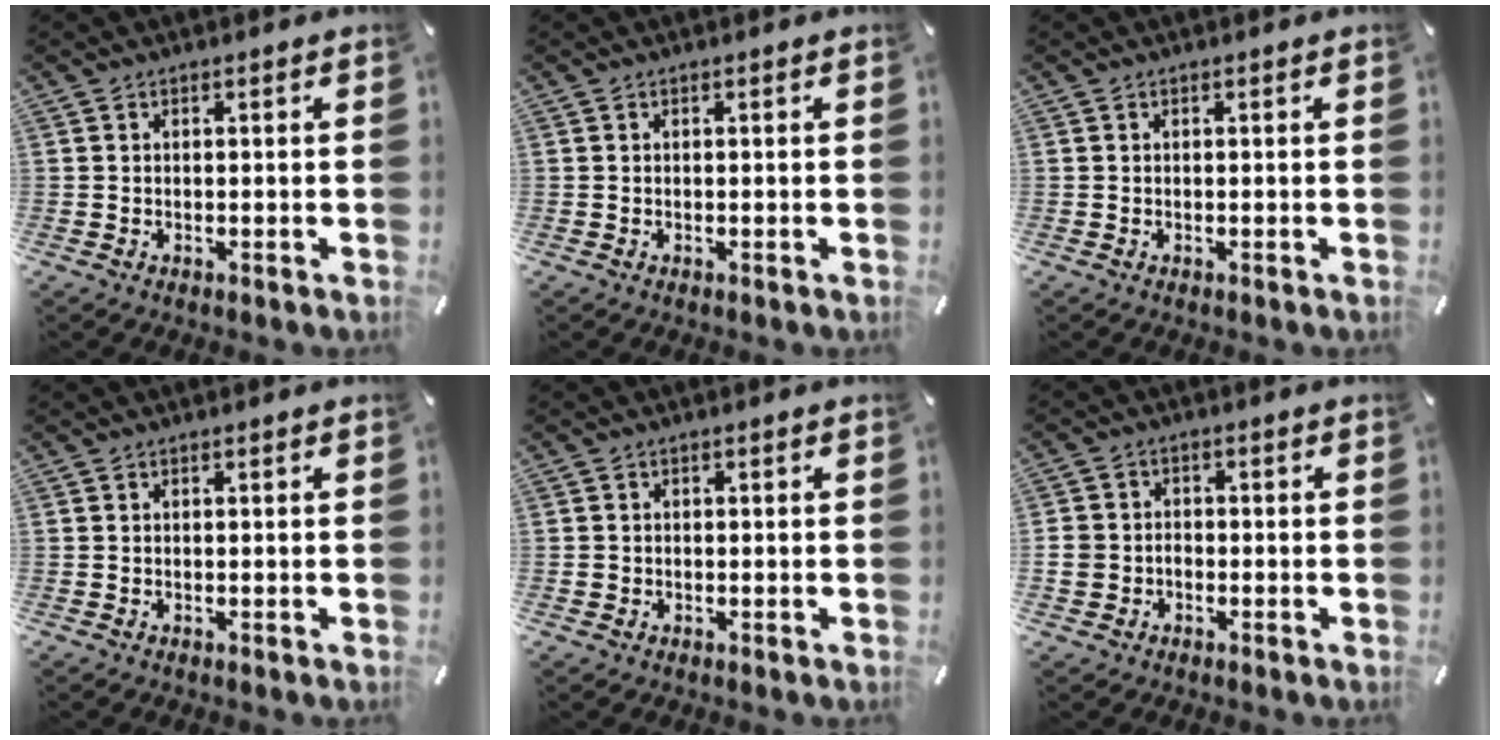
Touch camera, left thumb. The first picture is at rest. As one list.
[{"total": 0.0}, {"total": 0.0}, {"total": 0.0}, {"total": 1.2, "force": [-0.2, 1.1, 0.3], "torque": [-0.004, 0.005, -0.007]}, {"total": 4.5, "force": [-1.5, 4.0, 1.6], "torque": [-0.041, 0.008, -0.031]}]